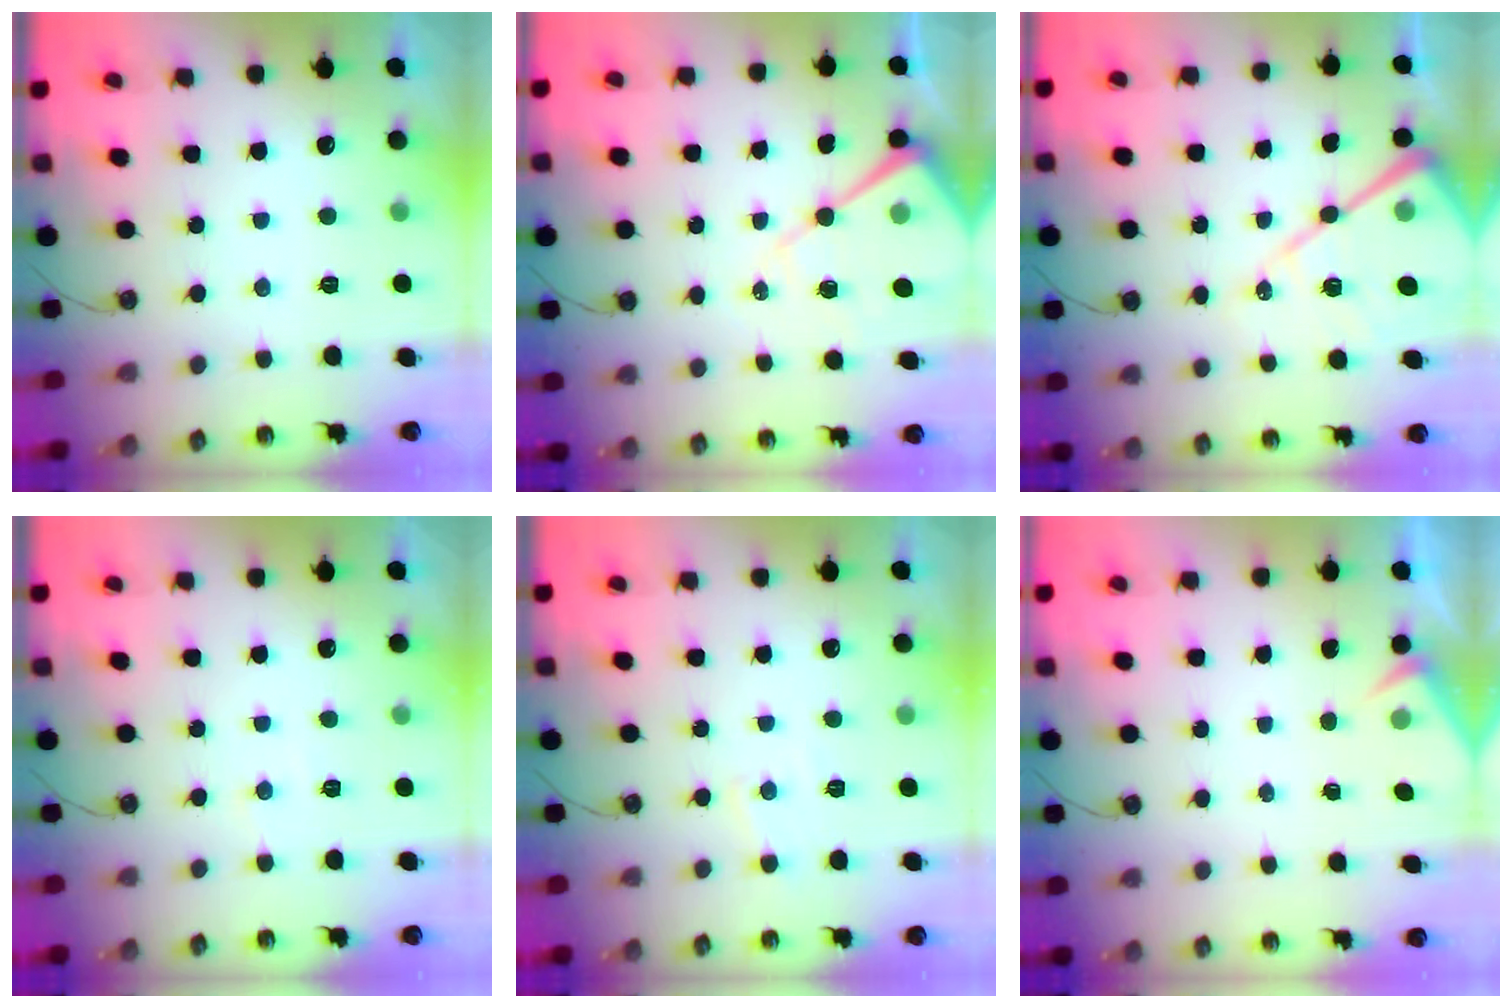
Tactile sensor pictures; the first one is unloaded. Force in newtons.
{"total": 13.0, "press": 13.0, "slide": 1.1}
{"total": 17.1, "press": 17.1, "slide": 1.7}
{"total": 4.1, "press": 4.1, "slide": 0.6}
{"total": 5.7, "press": 5.7, "slide": 0.8}
{"total": 3.2, "press": 3.1, "slide": 0.5}